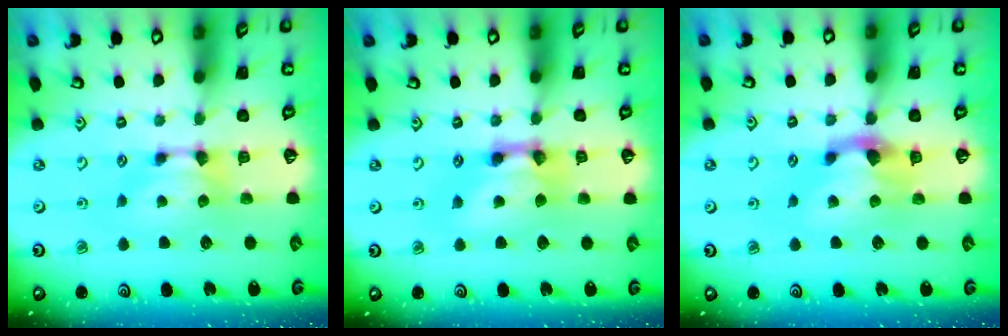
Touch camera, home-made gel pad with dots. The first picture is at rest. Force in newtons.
{"total": 4.6, "press": 4.6, "slide": 0.4}
{"total": 2.6, "press": 2.0, "slide": 1.7}